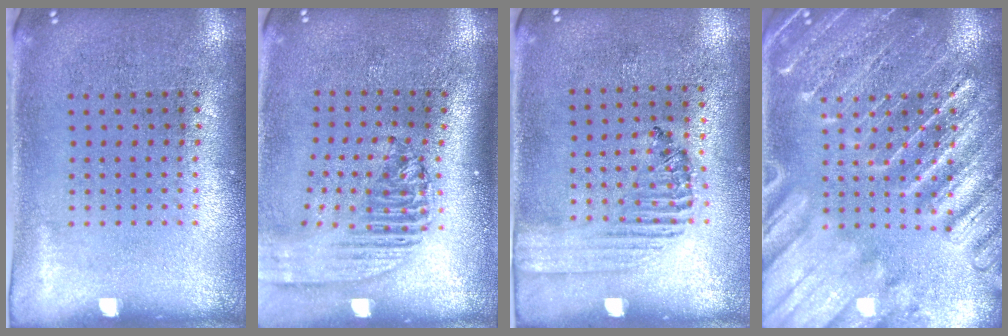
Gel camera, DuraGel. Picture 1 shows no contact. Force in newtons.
{"total": 2.3, "press": 1.7, "slide": 1.5}
{"total": 1.3, "press": 1.0, "slide": 0.8}
{"total": 5.5, "press": 5.4, "slide": 0.7}